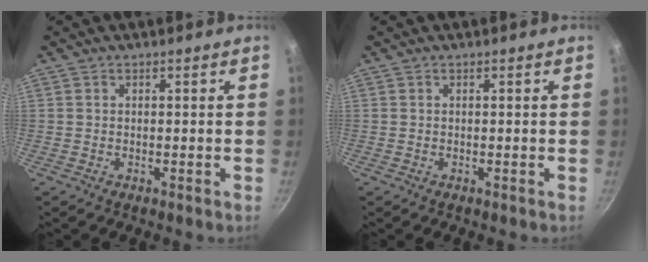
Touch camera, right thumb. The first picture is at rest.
{"total": 0.0}